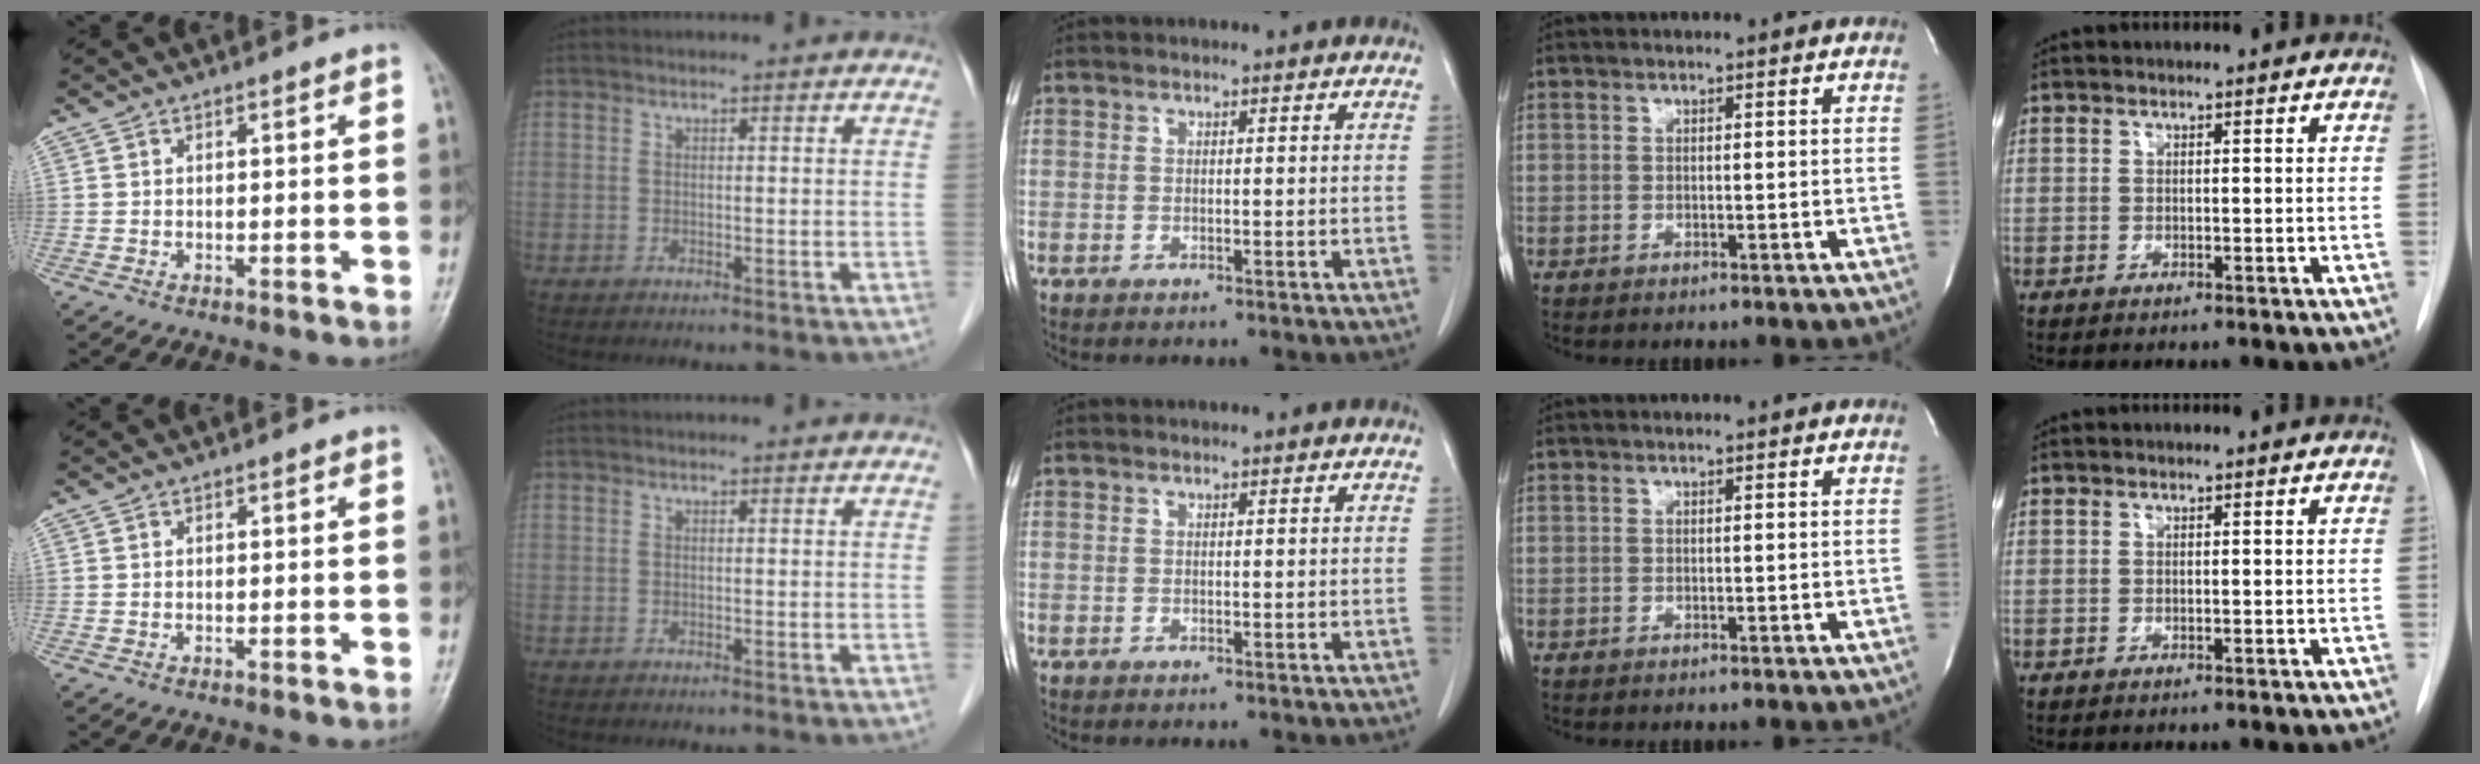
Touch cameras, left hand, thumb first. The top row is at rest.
{}